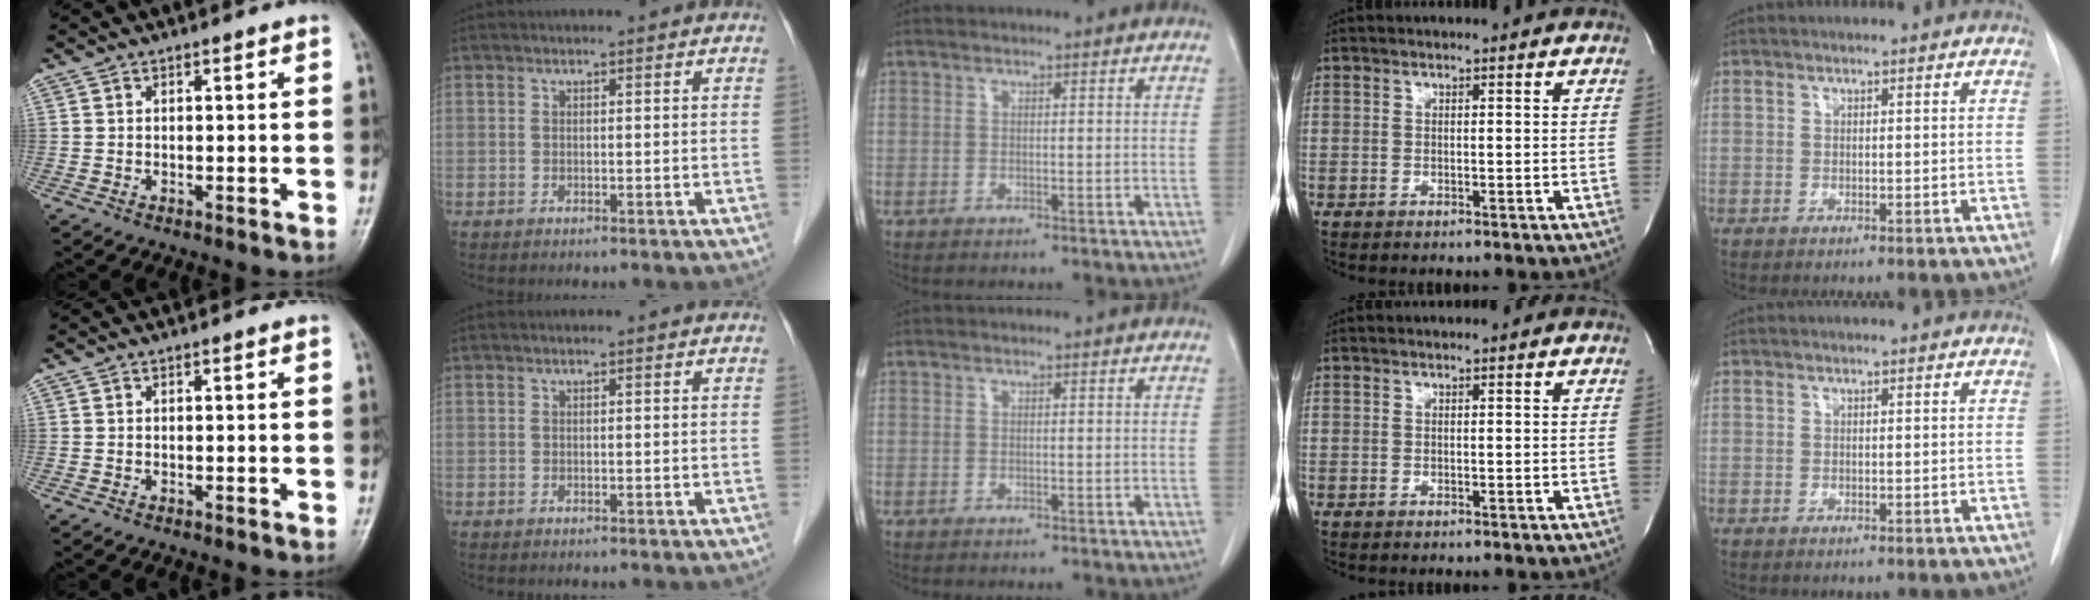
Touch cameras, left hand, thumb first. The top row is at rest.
{}